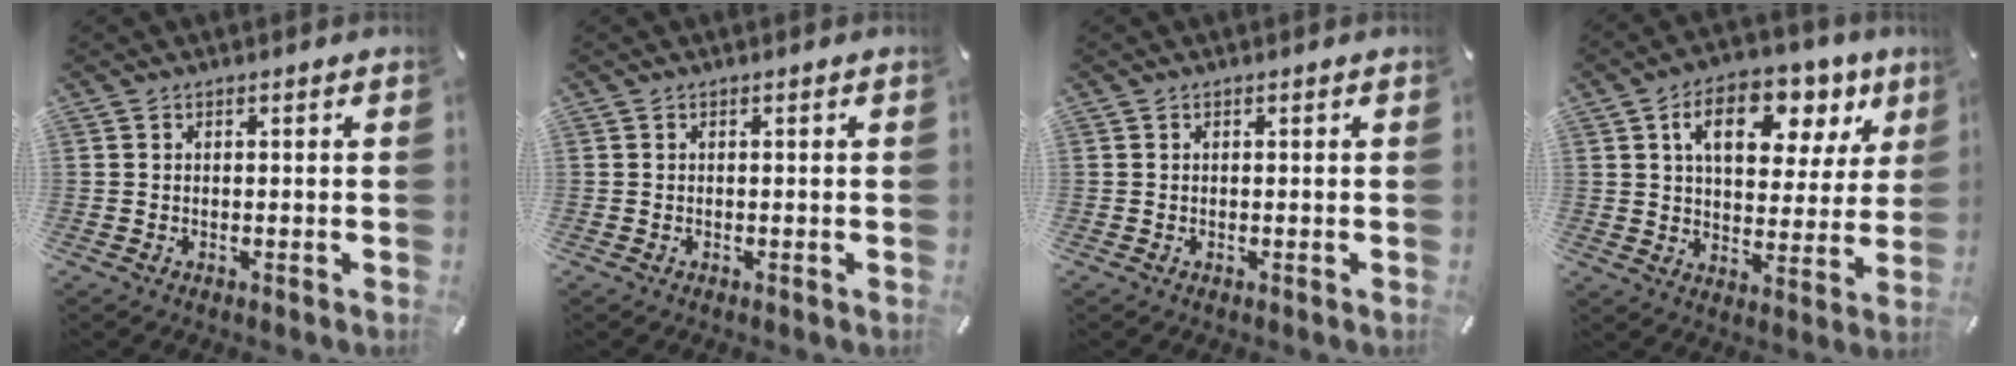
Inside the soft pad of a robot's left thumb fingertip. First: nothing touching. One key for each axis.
{"total": 0.0}
{"total": 0.0}
{"total": 14.5, "fx": 6.9, "fy": 8.8, "fz": 9.2, "tx": -0.128, "ty": -0.026, "tz": 0.113}